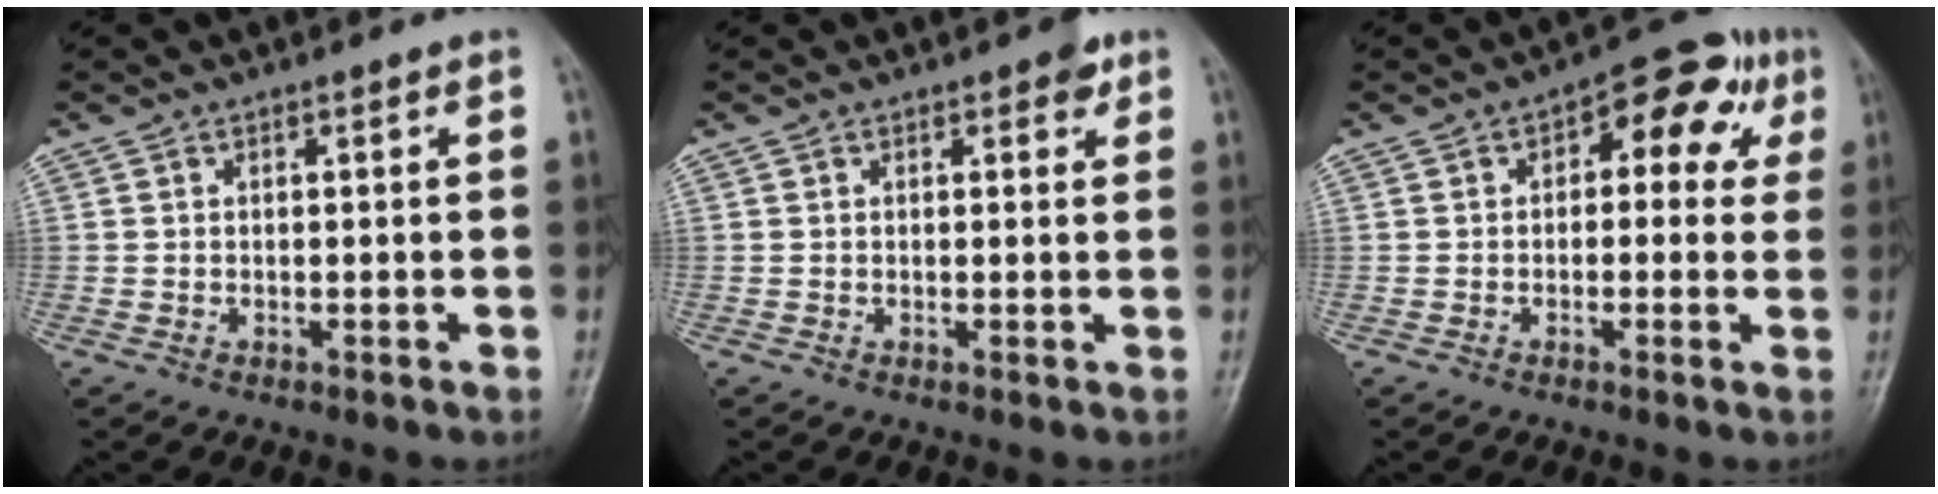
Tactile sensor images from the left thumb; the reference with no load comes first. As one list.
[{"total": 2.2, "force": [1.2, 1.2, 1.4], "torque": [-0.004, -0.003, 0.011]}, {"total": 9.7, "force": [2.8, 5.8, 7.3], "torque": [-0.043, 0.025, 0.023]}]